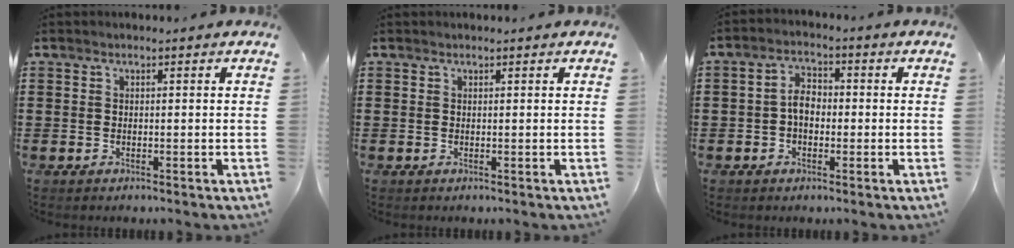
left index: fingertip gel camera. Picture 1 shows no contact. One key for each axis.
{"total": 0.0}
{"total": 3.9, "fx": -0.4, "fy": 2.4, "fz": 3.1, "tx": -0.066, "ty": 0.006, "tz": -0.012}